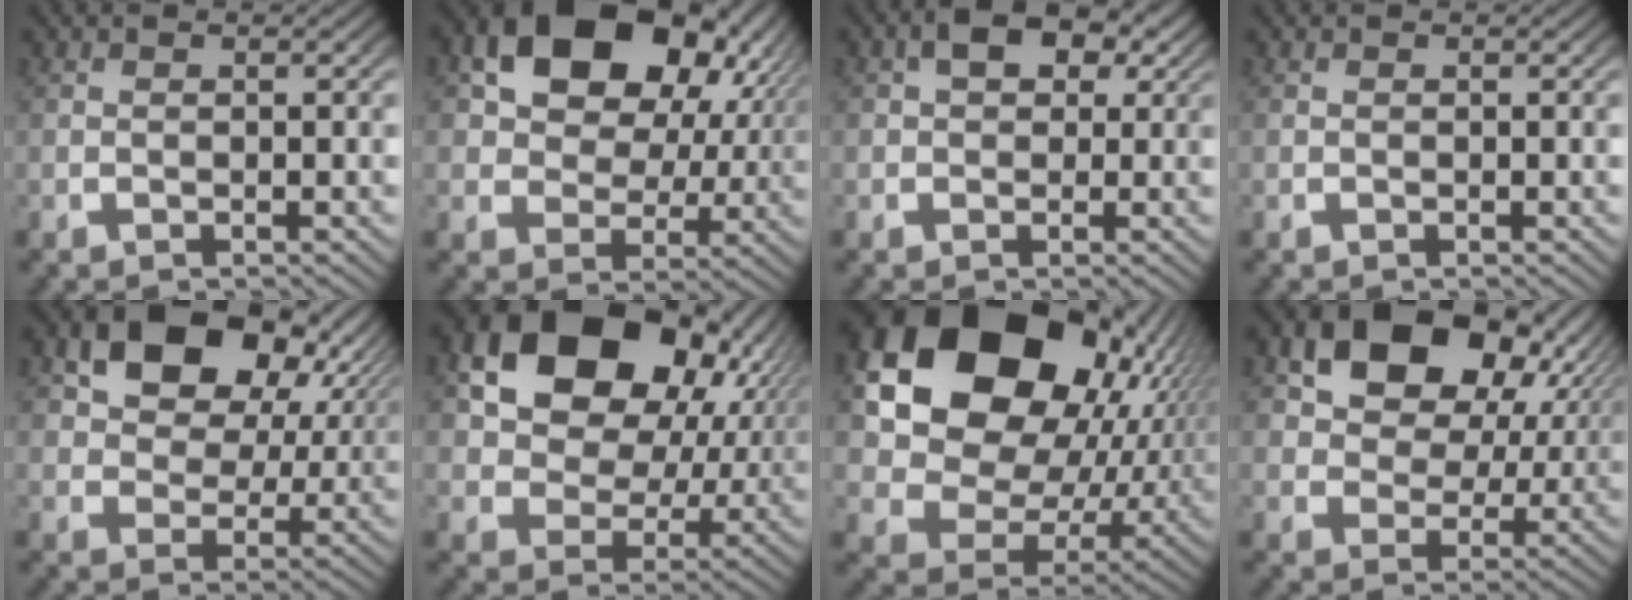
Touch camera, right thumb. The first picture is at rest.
{"total": 12.7, "force": [3.9, 8.4, 8.7], "torque": [-0.171, -0.010, 0.069]}
{"total": 4.2, "force": [1.8, 2.6, 2.7], "torque": [-0.040, 0.004, 0.022]}
{"total": 0.0}
{"total": 10.2, "force": [3.7, 6.4, 7.0], "torque": [-0.136, -0.009, 0.066]}
{"total": 16.0, "force": [4.0, 11.2, 10.6], "torque": [-0.207, -0.013, 0.066]}
{"total": 21.1, "force": [4.2, 14.9, 14.3], "torque": [-0.297, -0.033, 0.074]}
{"total": 11.2, "force": [3.7, 7.3, 7.6], "torque": [-0.150, -0.011, 0.067]}